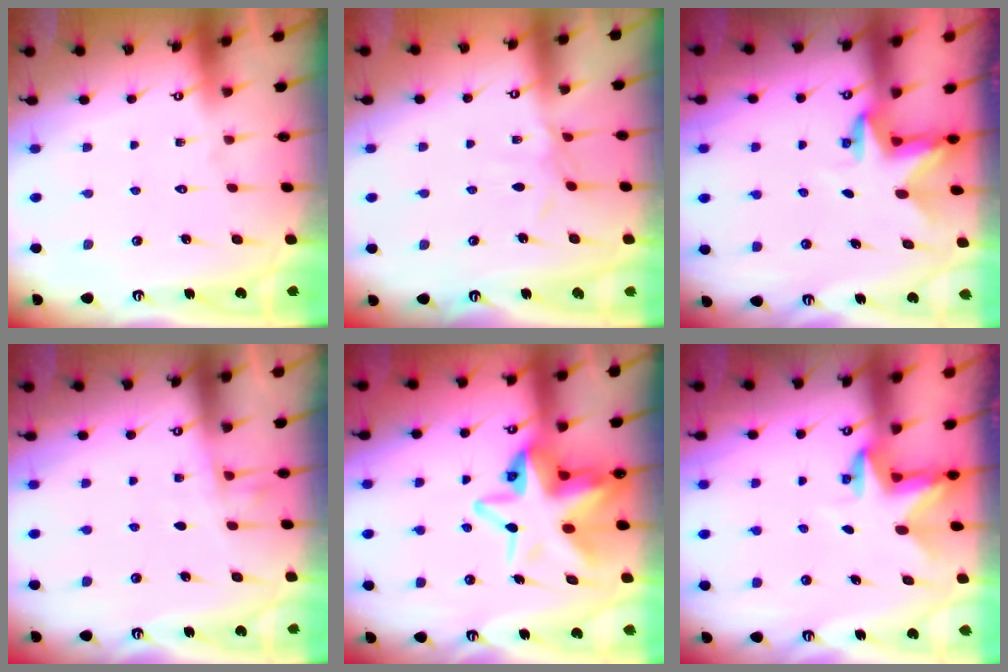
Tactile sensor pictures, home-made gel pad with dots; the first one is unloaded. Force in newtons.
{"total": 3.9, "press": 3.9, "slide": 0.6}
{"total": 2.9, "press": 2.9, "slide": 0.1}
{"total": 3.9, "press": 3.6, "slide": 1.4}
{"total": 14.7, "press": 14.5, "slide": 2.2}
{"total": 2.9, "press": 2.9, "slide": 0.1}